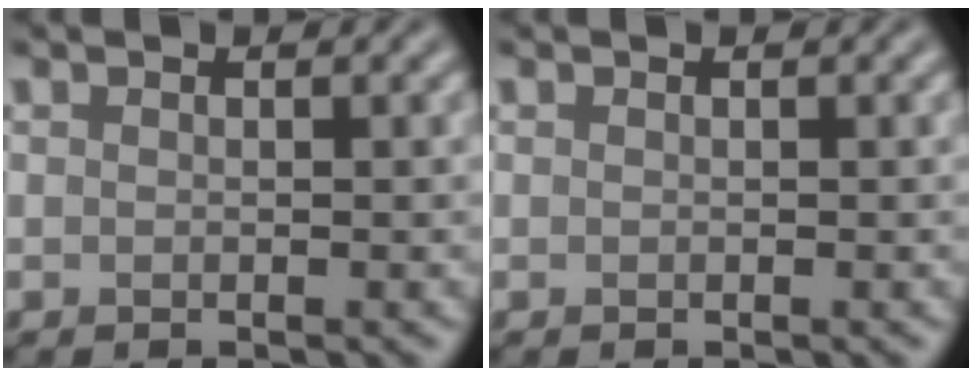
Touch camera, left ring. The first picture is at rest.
{"total": 0.0}